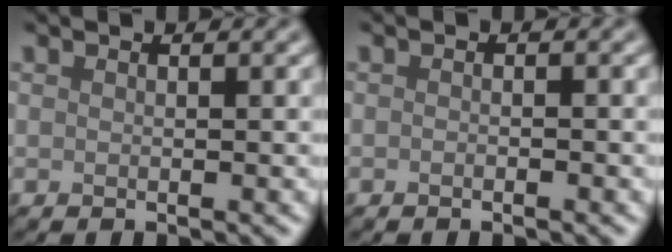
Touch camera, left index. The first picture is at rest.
{"total": 0.7, "force": [-0.4, 0.1, 0.6], "torque": [-0.012, -0.001, -0.009]}